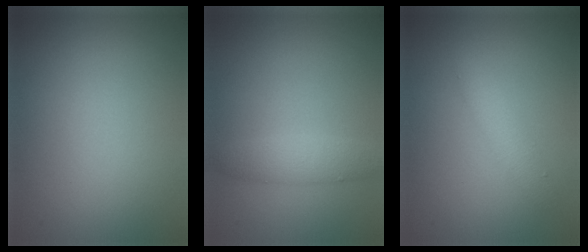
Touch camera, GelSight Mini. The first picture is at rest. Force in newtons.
{"total": 2.4, "press": 2.4, "slide": 0.2}
{"total": 1.8, "press": 1.8, "slide": 0.1}